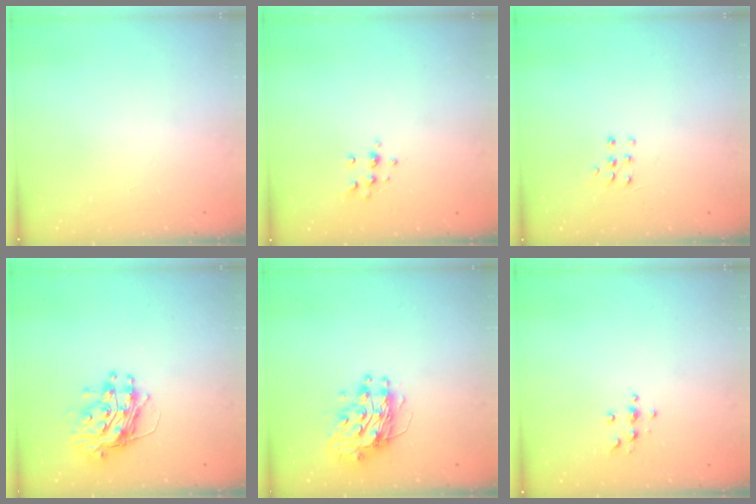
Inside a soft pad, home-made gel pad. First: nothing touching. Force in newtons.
{"total": 7.0, "press": 6.9, "slide": 0.7}
{"total": 3.3, "press": 3.3, "slide": 0.5}
{"total": 11.4, "press": 11.3, "slide": 1.1}
{"total": 10.2, "press": 10.2, "slide": 0.8}
{"total": 4.3, "press": 4.3, "slide": 0.5}